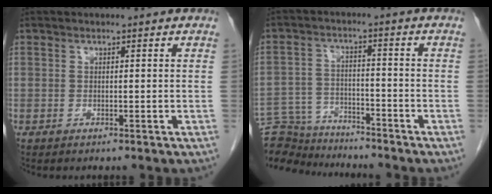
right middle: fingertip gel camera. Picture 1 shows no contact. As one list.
[{"total": 11.6, "force": [-11.3, 2.6, 1.4], "torque": [-0.033, 0.016, -0.188]}]